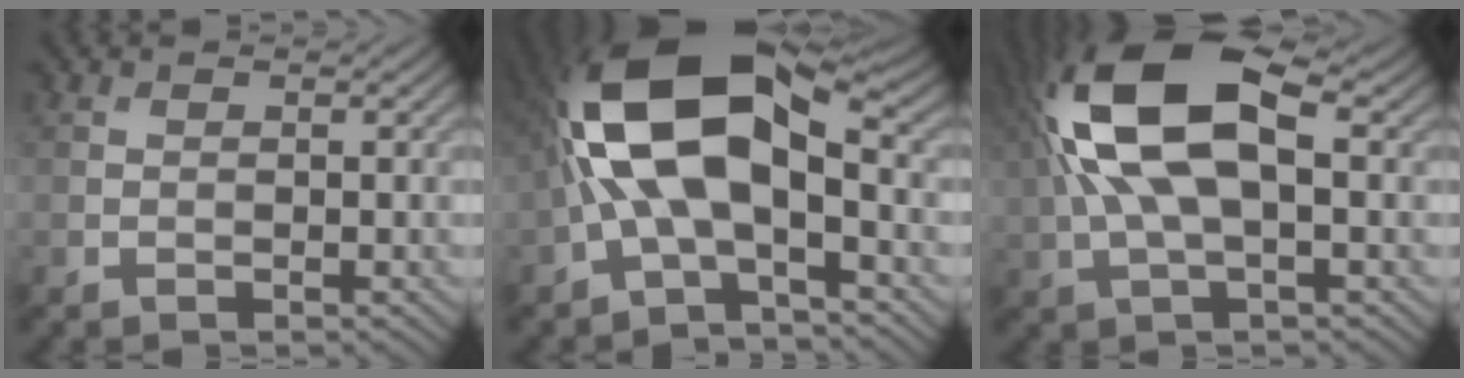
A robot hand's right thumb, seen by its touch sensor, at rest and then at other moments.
{"total": 14.8, "force": [0.3, 7.0, 13.1], "torque": [-0.265, 0.028, -0.009]}
{"total": 14.5, "force": [2.6, 6.7, 12.6], "torque": [-0.281, 0.019, 0.042]}